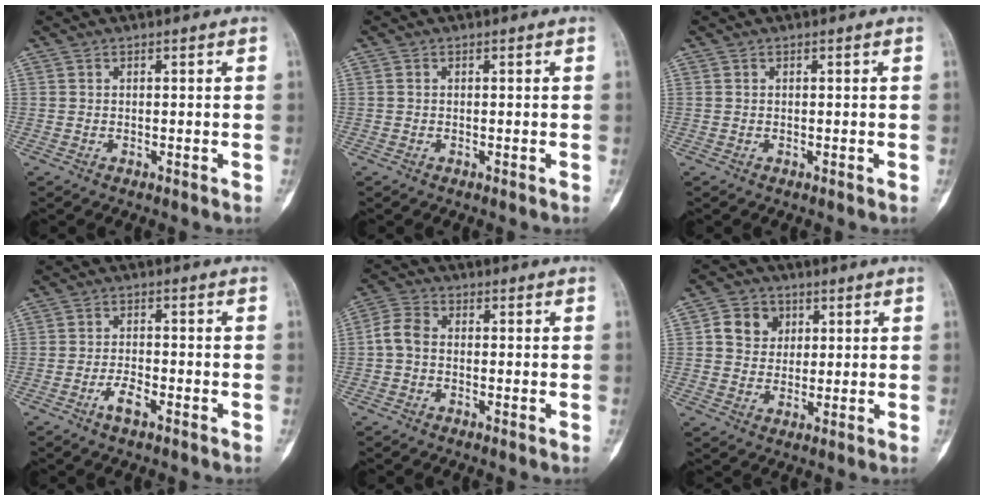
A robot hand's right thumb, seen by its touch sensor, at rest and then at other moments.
{"total": 0.0}
{"total": 0.0}
{"total": 3.5, "force": [-2.0, 1.2, 2.6], "torque": [-0.049, 0.011, -0.041]}
{"total": 4.5, "force": [-0.6, 3.2, 3.1], "torque": [-0.061, 0.013, -0.022]}
{"total": 6.7, "force": [2.0, 5.8, 2.7], "torque": [-0.015, -0.003, 0.032]}